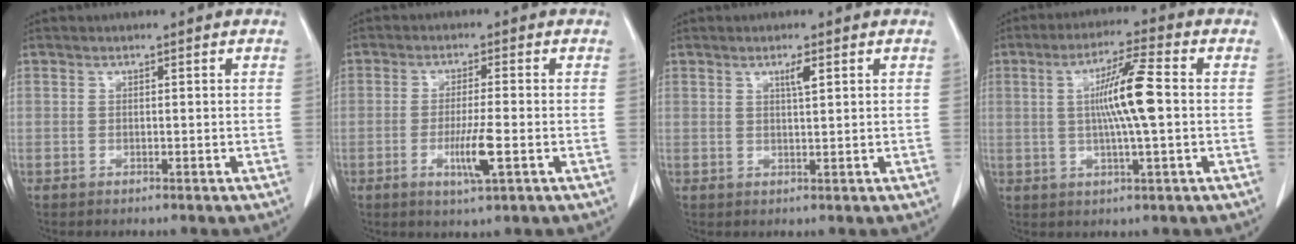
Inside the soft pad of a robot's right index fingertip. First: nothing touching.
{"total": 7.3, "force": [-2.3, -0.1, 6.9], "torque": [-0.126, -0.016, -0.038]}
{"total": 2.0, "force": [1.0, 0.1, 1.7], "torque": [-0.032, -0.003, 0.016]}
{"total": 9.1, "force": [0.7, 0.1, 9.1], "torque": [-0.162, 0.005, 0.010]}